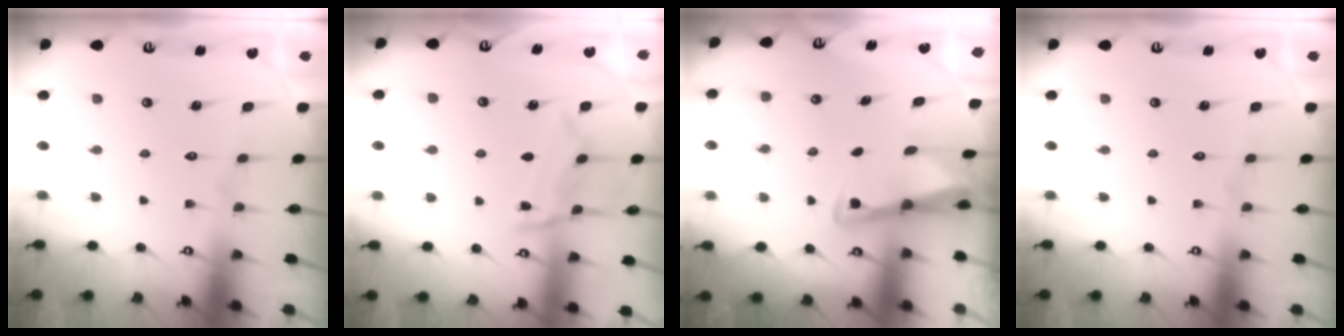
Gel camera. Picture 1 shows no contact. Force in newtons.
{"total": 9.5, "press": 9.4, "slide": 0.9}
{"total": 2.9, "press": 2.8, "slide": 0.4}
{"total": 0.0}